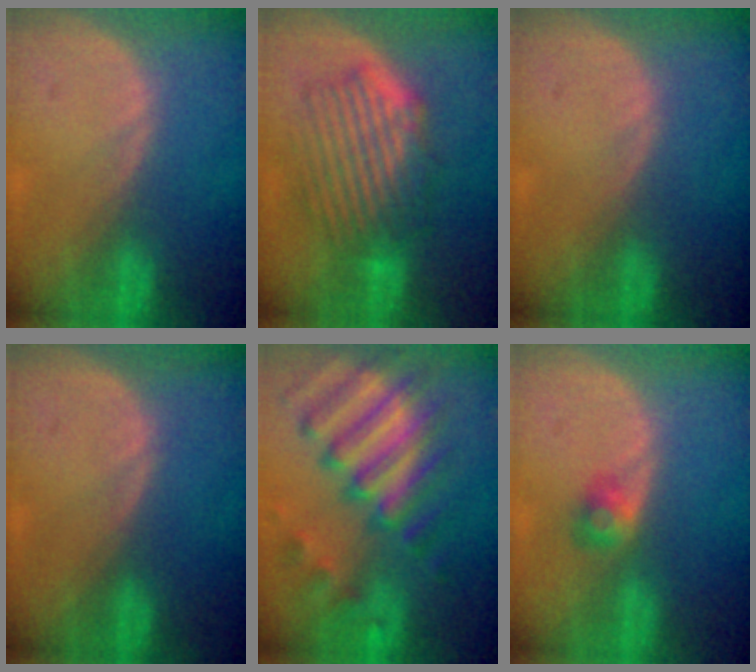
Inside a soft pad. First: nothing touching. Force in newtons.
{"total": 8.4, "press": 7.9, "slide": 3.0}
{"total": 0.0}
{"total": 0.0}
{"total": 12.0, "press": 10.4, "slide": 6.0}
{"total": 2.5, "press": 2.3, "slide": 0.9}